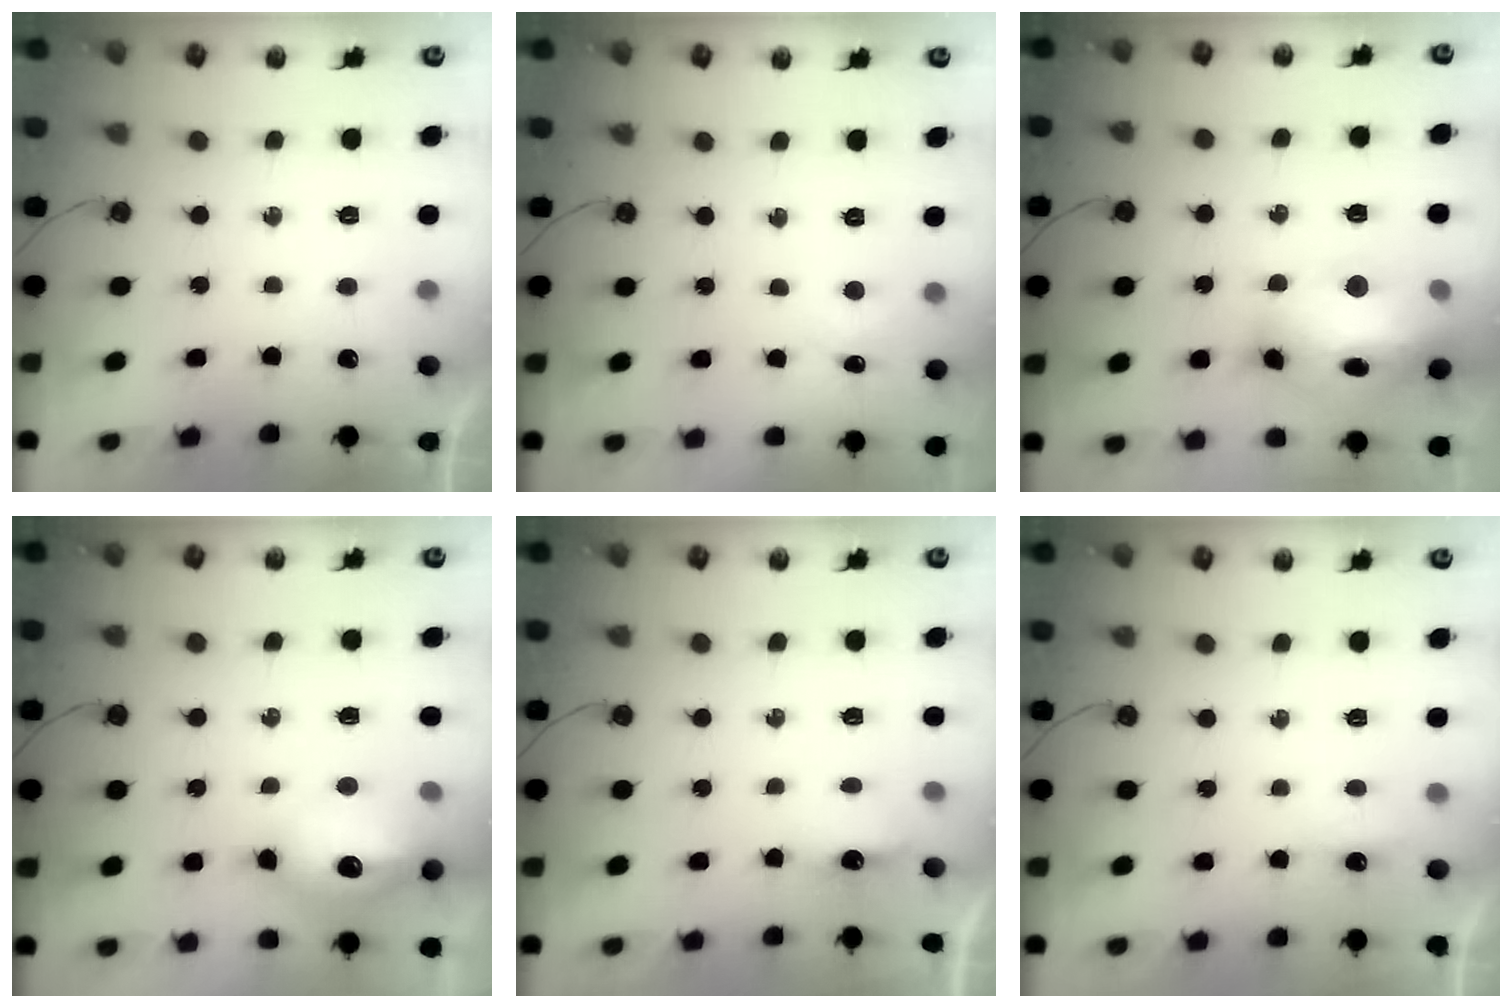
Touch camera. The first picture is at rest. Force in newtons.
{"total": 5.0, "press": 5.0, "slide": 0.7}
{"total": 20.2, "press": 20.1, "slide": 2.0}
{"total": 15.2, "press": 15.1, "slide": 1.3}
{"total": 3.2, "press": 3.1, "slide": 0.6}
{"total": 2.6, "press": 2.6, "slide": 0.4}